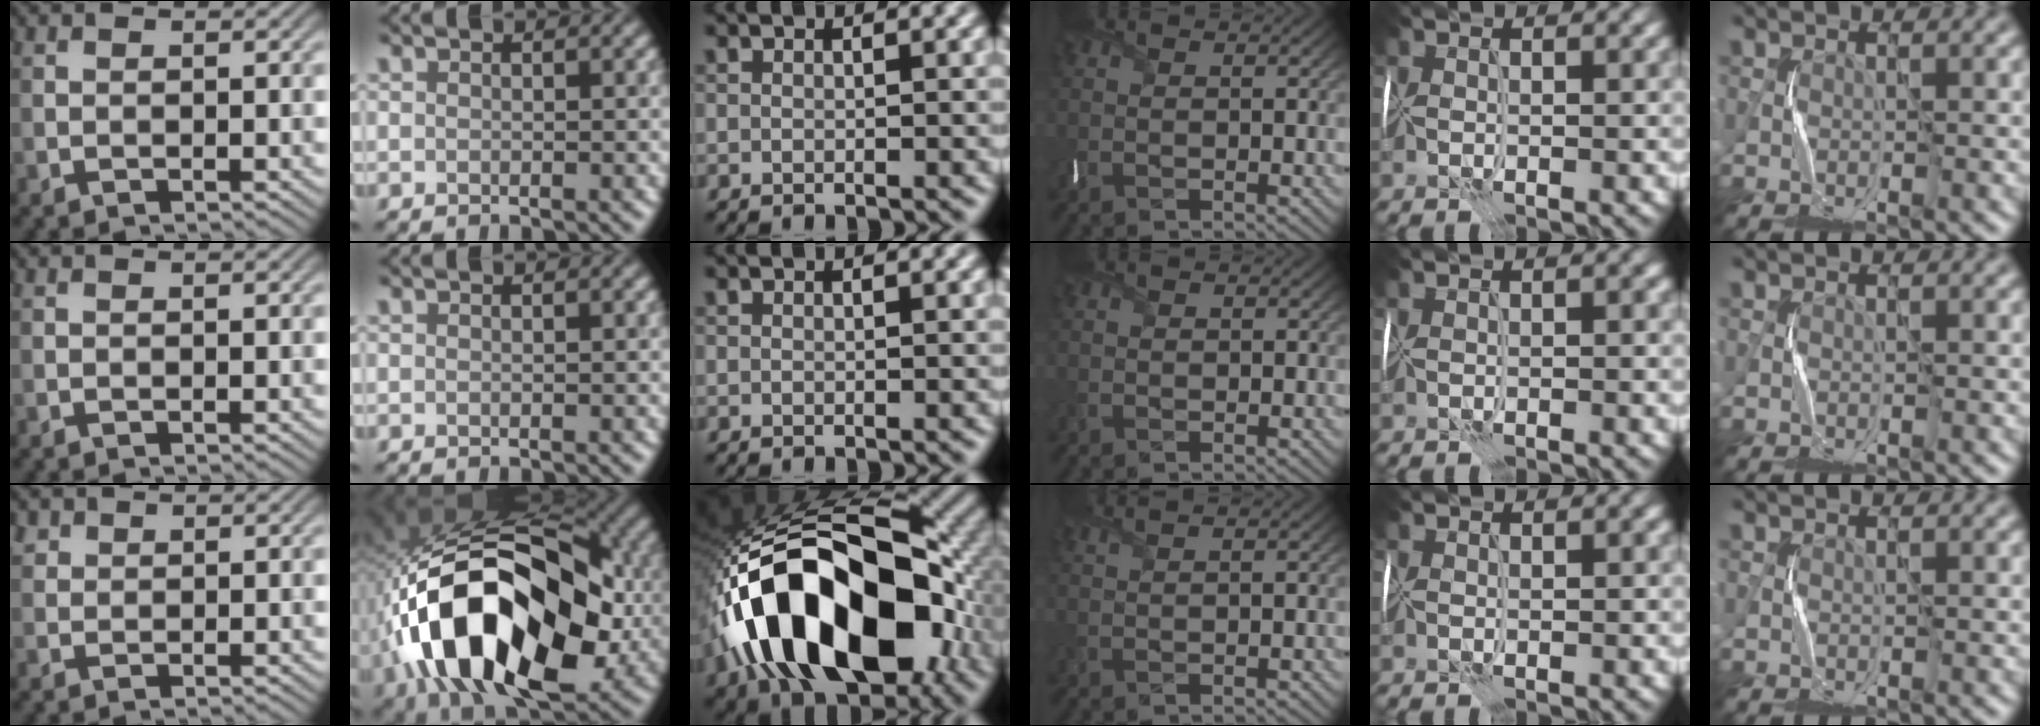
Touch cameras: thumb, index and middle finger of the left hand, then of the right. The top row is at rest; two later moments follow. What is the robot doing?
{"motion": "wrap", "object": "cellophane"}